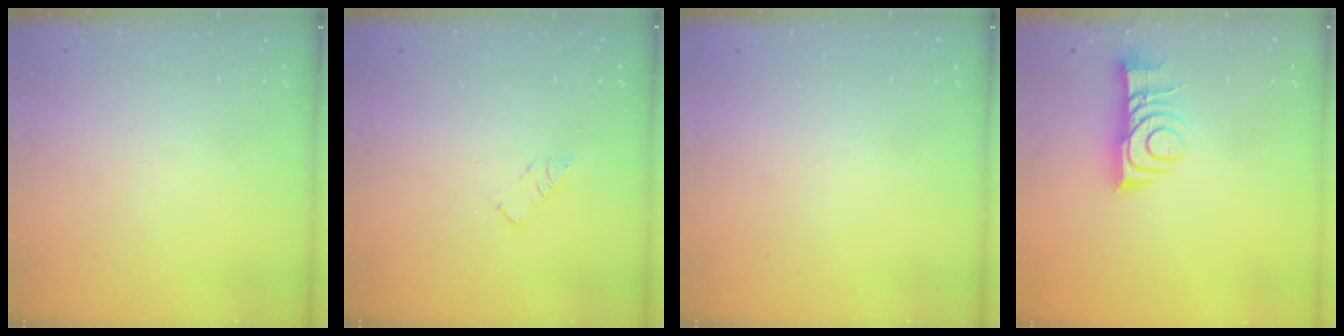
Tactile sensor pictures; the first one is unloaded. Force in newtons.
{"total": 3.4, "press": 3.4, "slide": 0.2}
{"total": 0.0}
{"total": 10.6, "press": 10.6, "slide": 1.0}